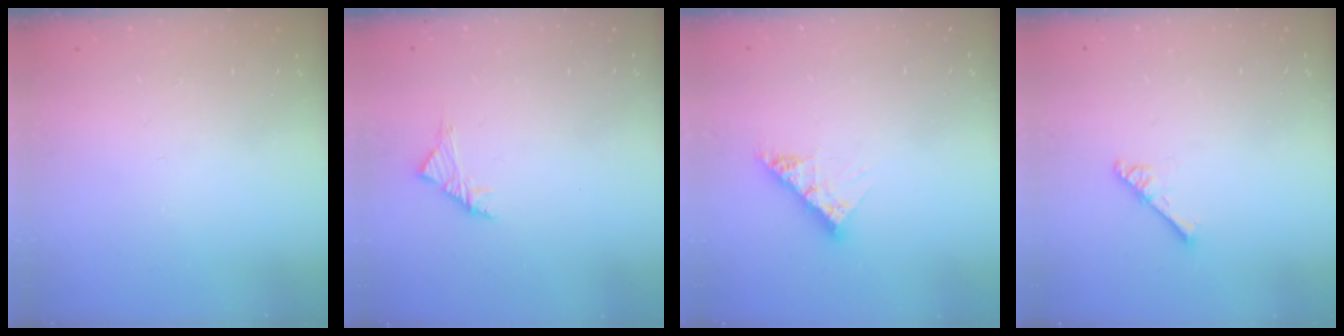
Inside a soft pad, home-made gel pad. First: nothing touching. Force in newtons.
{"total": 2.8, "press": 2.6, "slide": 0.8}
{"total": 8.6, "press": 8.5, "slide": 0.9}
{"total": 2.5, "press": 2.5, "slide": 0.3}